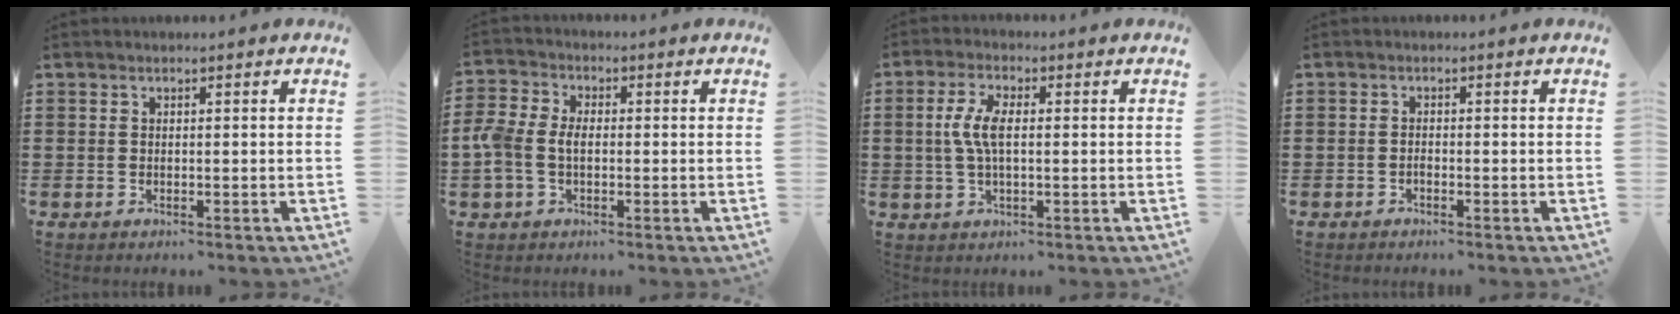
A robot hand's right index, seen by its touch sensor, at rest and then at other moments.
{"total": 4.7, "force": [-0.7, 3.2, 3.3], "torque": [-0.095, -0.001, -0.023]}
{"total": 5.5, "force": [0.2, 2.1, 5.1], "torque": [-0.118, -0.001, -0.006]}
{"total": 0.7, "force": [-0.5, 0.4, 0.3], "torque": [-0.007, -0.001, -0.009]}